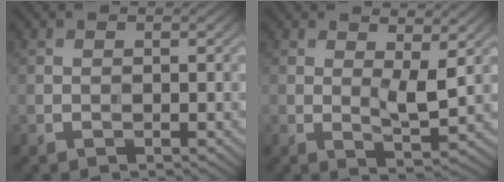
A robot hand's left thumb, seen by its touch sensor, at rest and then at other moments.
{"total": 3.9, "force": [1.2, 1.1, 3.5], "torque": [-0.070, -0.005, 0.024]}